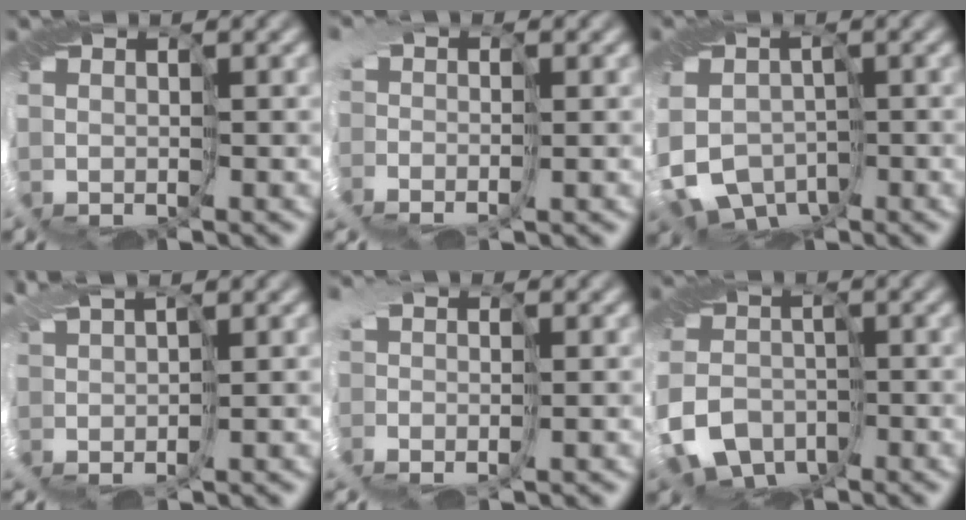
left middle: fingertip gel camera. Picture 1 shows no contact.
{"total": 2.8, "force": [-0.8, 1.9, 1.8], "torque": [-0.025, 0.002, -0.017]}
{"total": 6.5, "force": [-2.8, 5.2, 2.6], "torque": [-0.040, -0.011, -0.060]}
{"total": 1.0, "force": [1.0, -0.1, 0.4], "torque": [-0.016, 0.015, 0.022]}
{"total": 2.2, "force": [-0.8, 1.3, 1.6], "torque": [-0.029, 0.005, -0.022]}
{"total": 6.2, "force": [-3.7, 4.3, 2.6], "torque": [-0.049, -0.008, -0.075]}